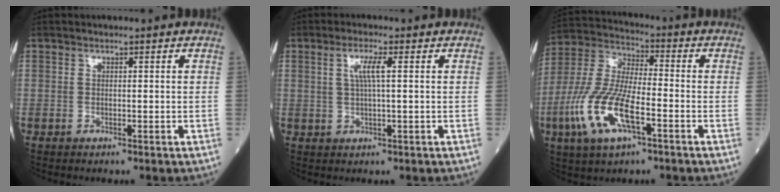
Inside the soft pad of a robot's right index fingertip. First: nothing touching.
{"total": 3.5, "force": [0.9, 0.0, 3.4], "torque": [-0.071, 0.003, 0.018]}
{"total": 14.0, "force": [-5.2, 4.4, 12.2], "torque": [-0.272, -0.006, -0.099]}